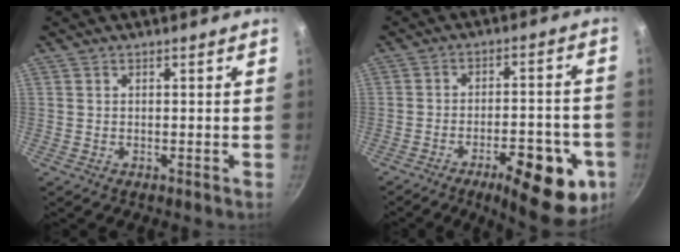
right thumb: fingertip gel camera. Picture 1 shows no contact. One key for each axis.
{"total": 17.5, "fx": -7.9, "fy": 6.6, "fz": 14.2, "tx": -0.151, "ty": 0.024, "tz": -0.102}